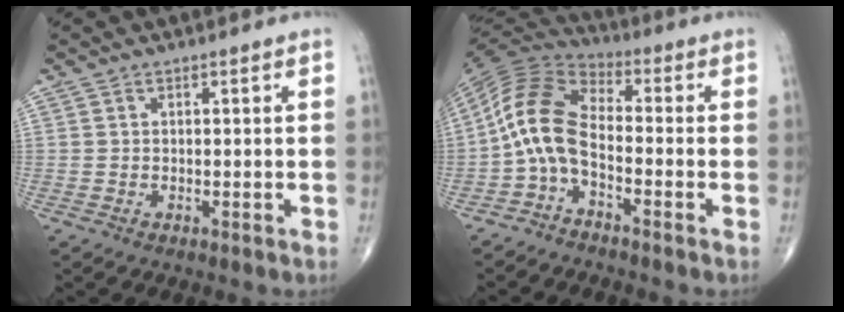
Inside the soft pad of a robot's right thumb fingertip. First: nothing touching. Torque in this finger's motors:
{"motor_torque": [0.27, 0.43, 1.30, -0.26, 0.12]}